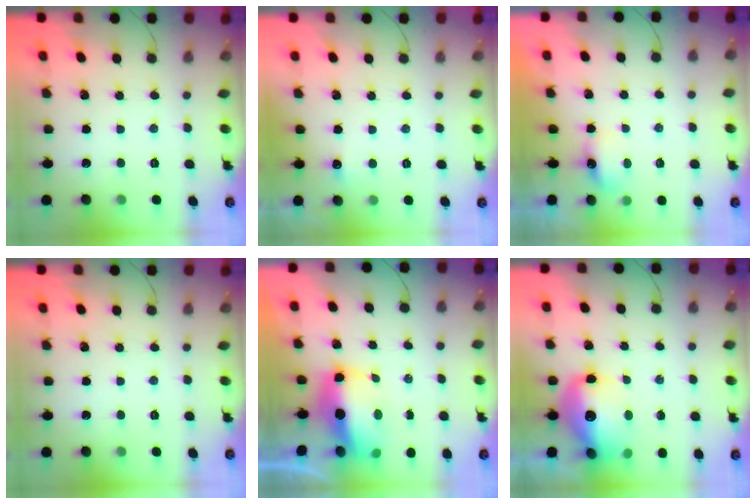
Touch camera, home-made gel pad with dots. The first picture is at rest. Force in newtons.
{"total": 3.9, "press": 3.7, "slide": 1.3}
{"total": 4.7, "press": 4.6, "slide": 1.2}
{"total": 0.0}
{"total": 10.2, "press": 9.9, "slide": 2.2}
{"total": 14.6, "press": 14.3, "slide": 3.2}